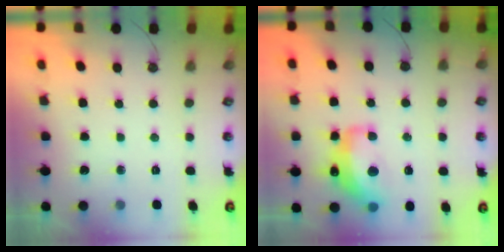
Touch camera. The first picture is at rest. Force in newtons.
{"total": 8.3, "press": 8.3, "slide": 0.9}